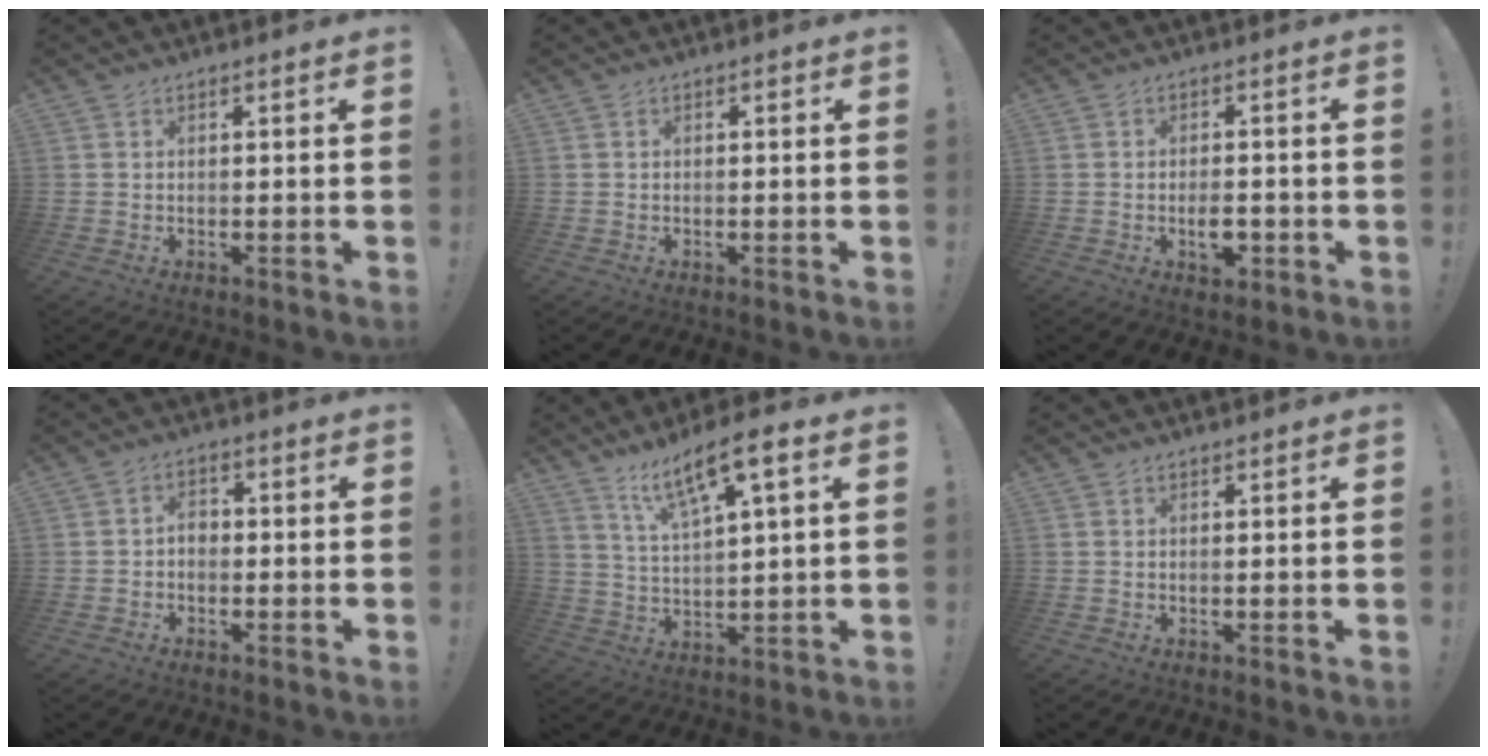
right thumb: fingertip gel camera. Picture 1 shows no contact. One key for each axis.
{"total": 0.0}
{"total": 4.9, "fx": -1.8, "fy": 2.6, "fz": 3.8, "tx": -0.049, "ty": 0.009, "tz": -0.028}
{"total": 2.8, "fx": -1.1, "fy": 1.9, "fz": 1.7, "tx": -0.035, "ty": 0.011, "tz": -0.020}
{"total": 11.1, "fx": 6.8, "fy": 2.3, "fz": 8.5, "tx": -0.141, "ty": -0.030, "tz": 0.112}
{"total": 0.6, "fx": 0.6, "fy": 0.0, "fz": -0.2, "tx": 0.013, "ty": -0.004, "tz": 0.010}